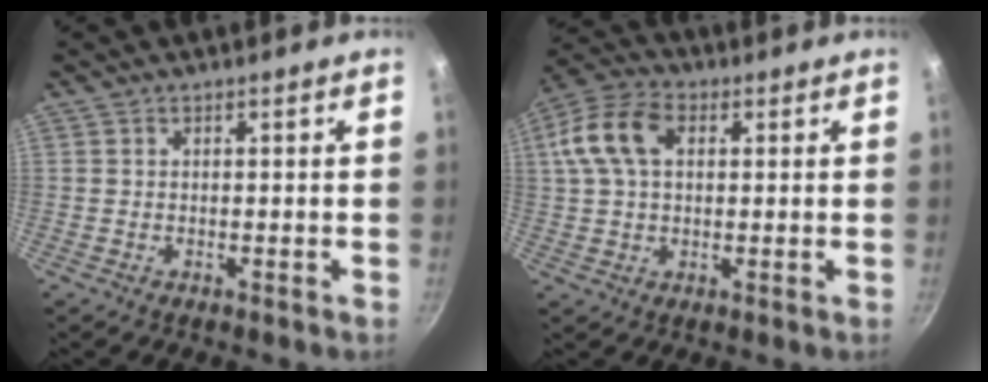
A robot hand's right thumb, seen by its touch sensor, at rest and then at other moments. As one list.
[{"total": 11.7, "force": [2.7, 7.6, 8.4], "torque": [-0.156, 0.021, 0.036]}]